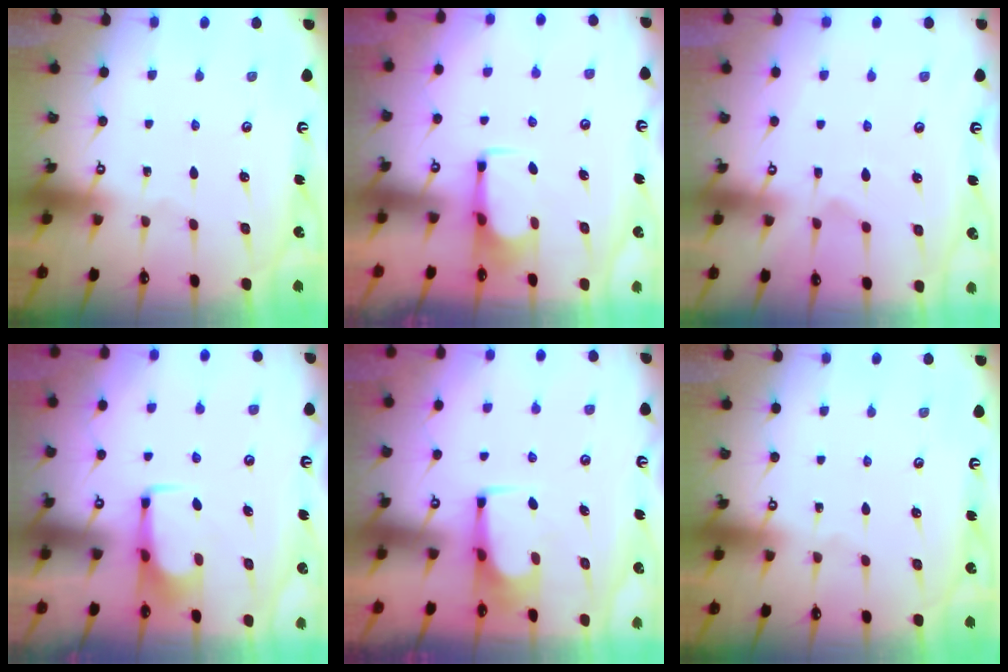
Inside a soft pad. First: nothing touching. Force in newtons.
{"total": 2.8, "press": 2.8, "slide": 0.5}
{"total": 3.5, "press": 3.3, "slide": 1.1}
{"total": 1.6, "press": 1.5, "slide": 0.5}
{"total": 1.5, "press": 1.4, "slide": 0.2}
{"total": 0.0}